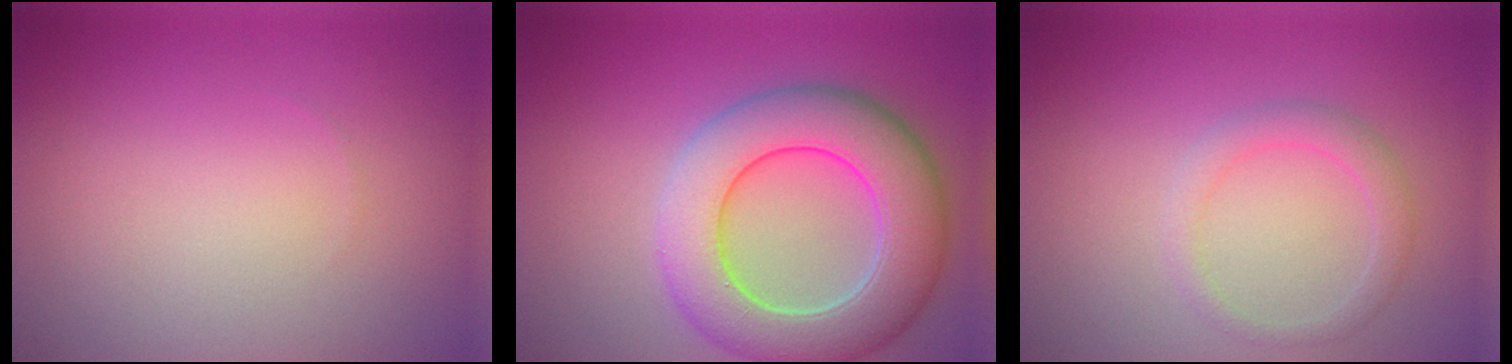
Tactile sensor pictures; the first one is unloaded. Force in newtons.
{"total": 8.7, "press": 8.7, "slide": 0.6}
{"total": 1.9, "press": 1.9, "slide": 0.1}